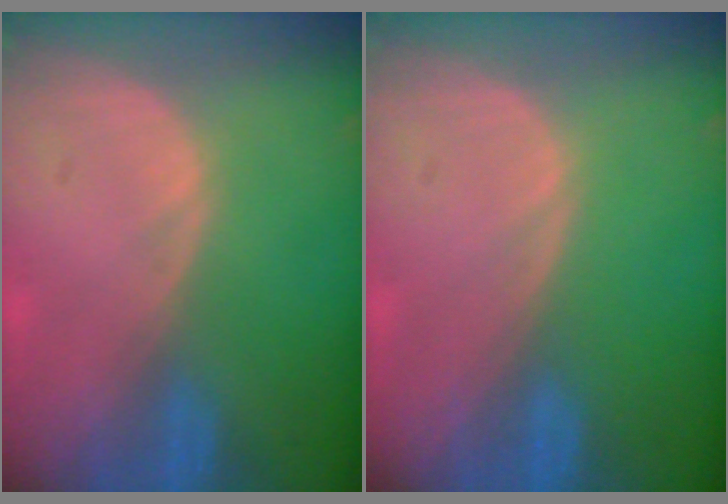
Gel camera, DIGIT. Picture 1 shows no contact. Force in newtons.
{"total": 0.0}